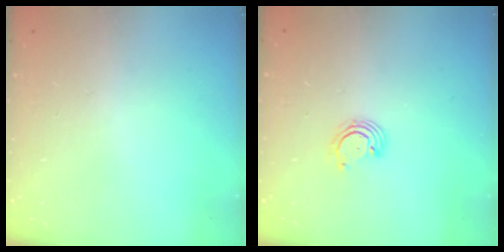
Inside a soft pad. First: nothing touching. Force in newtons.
{"total": 2.6, "press": 2.6, "slide": 0.3}